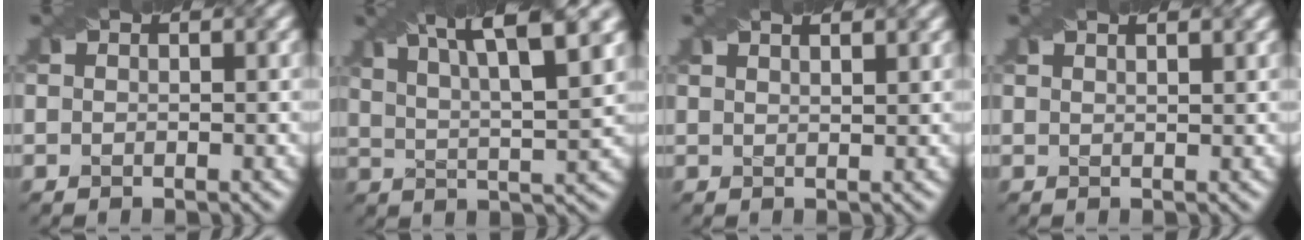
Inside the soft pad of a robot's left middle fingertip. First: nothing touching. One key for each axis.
{"total": 10.0, "fx": 6.4, "fy": 2.4, "fz": 7.4, "tx": -0.104, "ty": 0.027, "tz": 0.076}
{"total": 4.1, "fx": 2.8, "fy": 1.8, "fz": 2.5, "tx": -0.012, "ty": 0.034, "tz": 0.007}
{"total": 3.1, "fx": 2.1, "fy": 1.3, "fz": 1.8, "tx": -0.005, "ty": 0.020, "tz": -0.001}